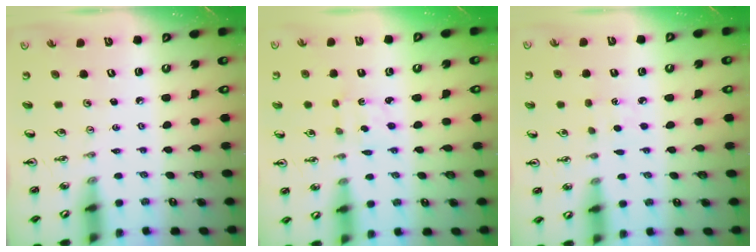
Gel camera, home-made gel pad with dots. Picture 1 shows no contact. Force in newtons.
{"total": 2.8, "press": 2.8, "slide": 0.5}
{"total": 2.0, "press": 2.0, "slide": 0.3}